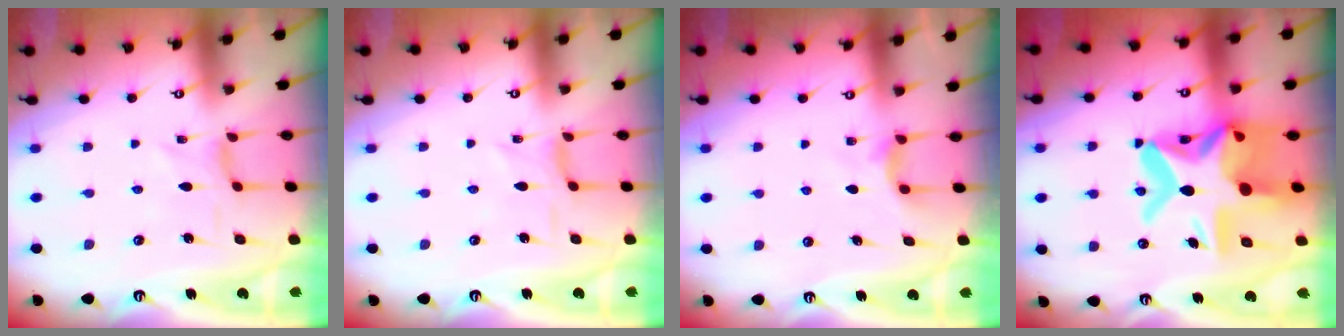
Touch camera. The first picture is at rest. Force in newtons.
{"total": 1.5, "press": 1.3, "slide": 0.6}
{"total": 3.3, "press": 3.3, "slide": 0.4}
{"total": 24.3, "press": 24.1, "slide": 3.1}